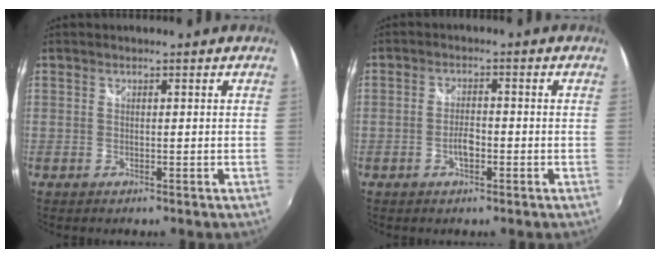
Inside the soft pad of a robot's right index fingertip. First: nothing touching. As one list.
[{"total": 3.1, "force": [-1.3, 1.5, 2.4], "torque": [-0.049, 0.001, -0.023]}]